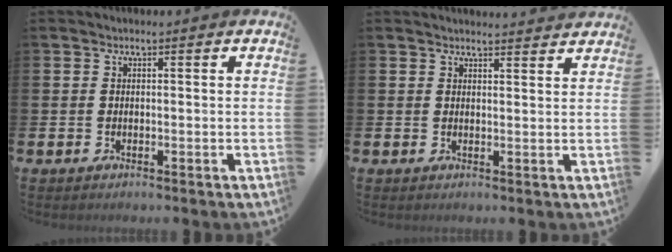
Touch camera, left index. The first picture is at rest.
{"total": 2.1, "force": [2.1, 0.0, -0.1], "torque": [0.007, -0.015, 0.037]}